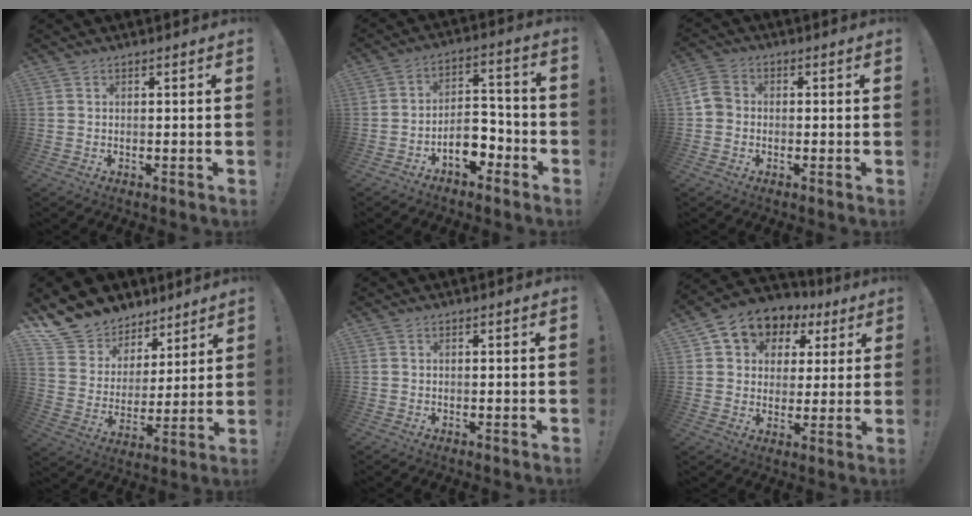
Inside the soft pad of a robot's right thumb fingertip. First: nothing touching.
{"total": 9.5, "force": [-5.2, 6.0, 5.2], "torque": [-0.078, 0.040, -0.083]}
{"total": 5.8, "force": [-0.5, 4.9, 3.0], "torque": [-0.073, 0.014, -0.007]}
{"total": 12.6, "force": [9.4, 8.2, 1.9], "torque": [-0.041, -0.075, 0.186]}
{"total": 0.0}
{"total": 8.1, "force": [3.6, 6.7, 2.6], "torque": [-0.049, -0.025, 0.074]}